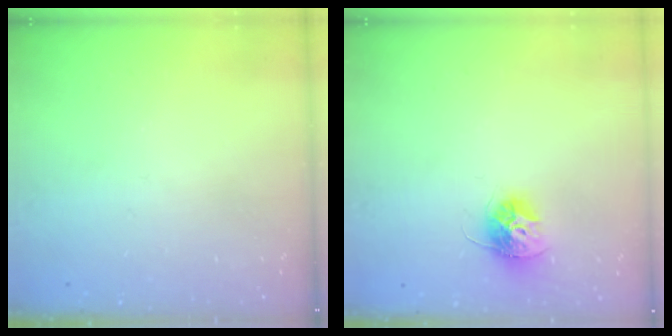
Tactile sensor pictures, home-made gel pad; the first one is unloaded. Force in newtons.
{"total": 9.7, "press": 9.7, "slide": 0.3}